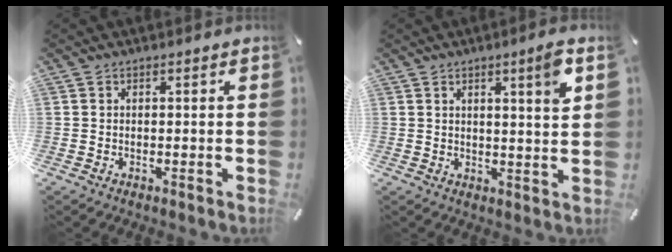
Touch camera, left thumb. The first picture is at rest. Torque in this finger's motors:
{"motor_torque": [0.22, -0.41, 0.23, 0.12, 0.10]}